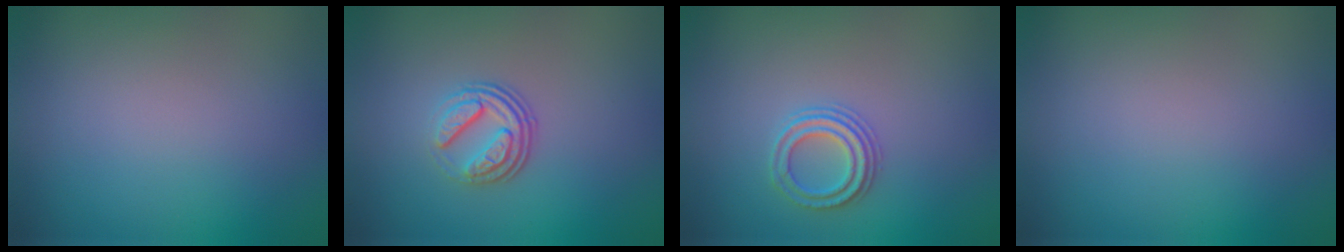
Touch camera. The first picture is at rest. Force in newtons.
{"total": 3.5, "press": 2.5, "slide": 2.5}
{"total": 2.3, "press": 2.2, "slide": 0.8}
{"total": 0.0}